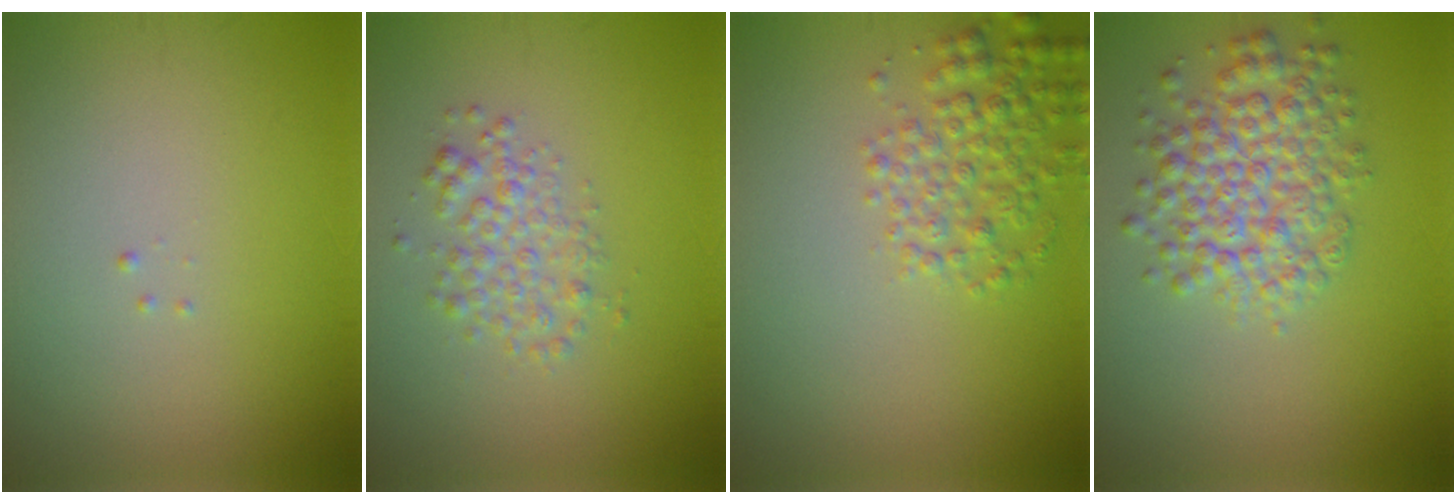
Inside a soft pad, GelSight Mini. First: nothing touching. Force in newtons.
{"total": 2.6, "press": 2.6, "slide": 0.0}
{"total": 3.3, "press": 3.3, "slide": 0.1}
{"total": 5.4, "press": 5.4, "slide": 0.1}